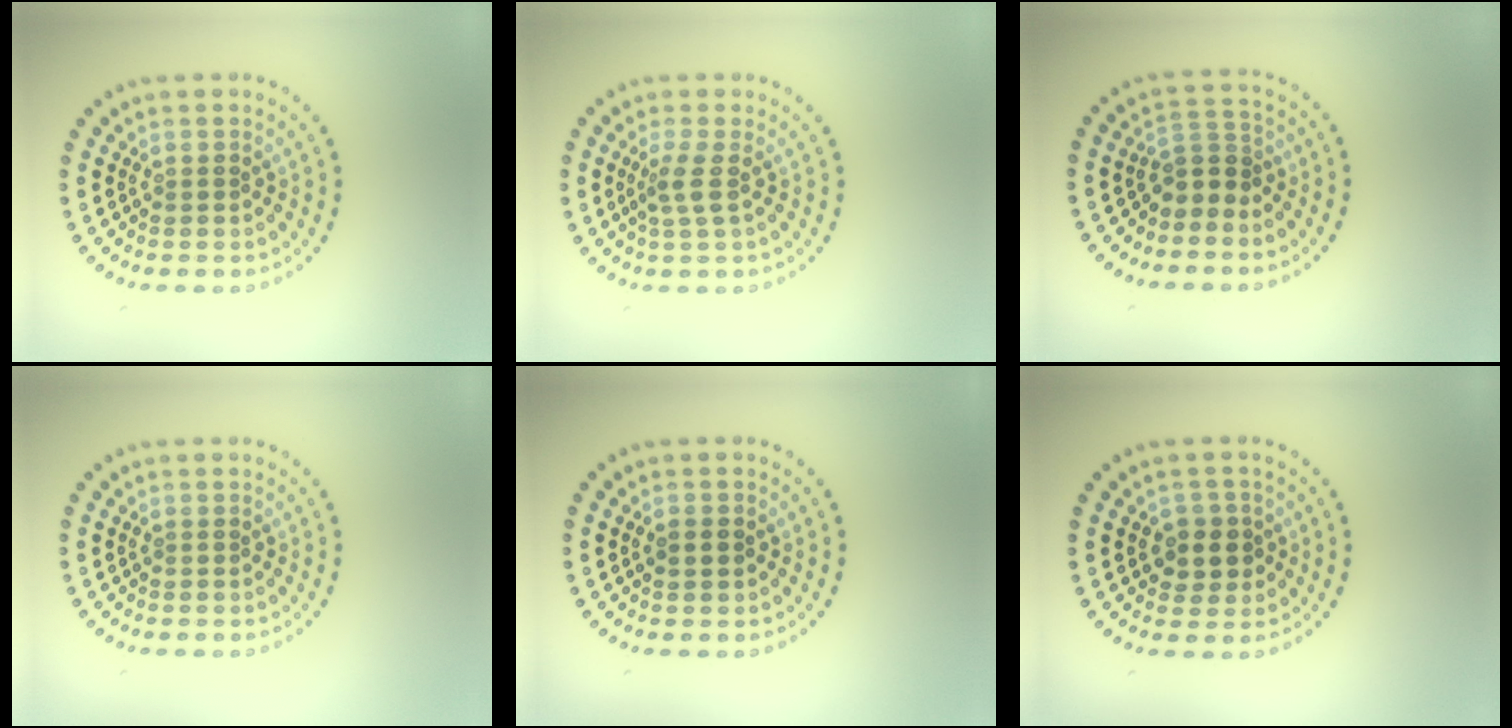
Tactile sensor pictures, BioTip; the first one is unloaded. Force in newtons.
{"total": 2.0, "press": 1.5, "slide": 1.3}
{"total": 2.1, "press": 1.7, "slide": 1.3}
{"total": 0.0}
{"total": 1.5, "press": 1.5, "slide": 0.1}
{"total": 2.6, "press": 2.5, "slide": 0.9}